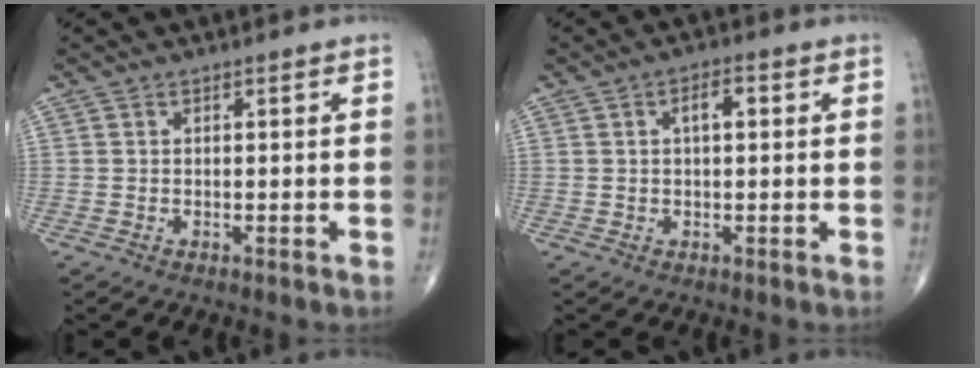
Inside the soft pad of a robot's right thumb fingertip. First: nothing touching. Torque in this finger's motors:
{"motor_torque": [0.66, 2.24, 0.82, 0.17, 0.02]}